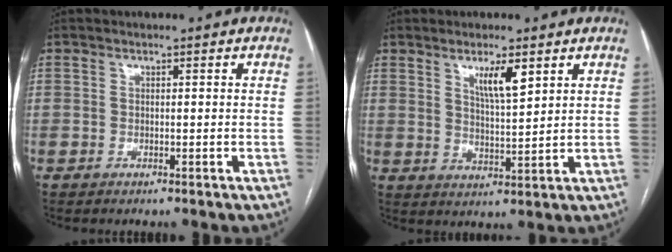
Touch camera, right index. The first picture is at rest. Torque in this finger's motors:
{"motor_torque": [0.29, 0.32, 0.12, 0.05]}